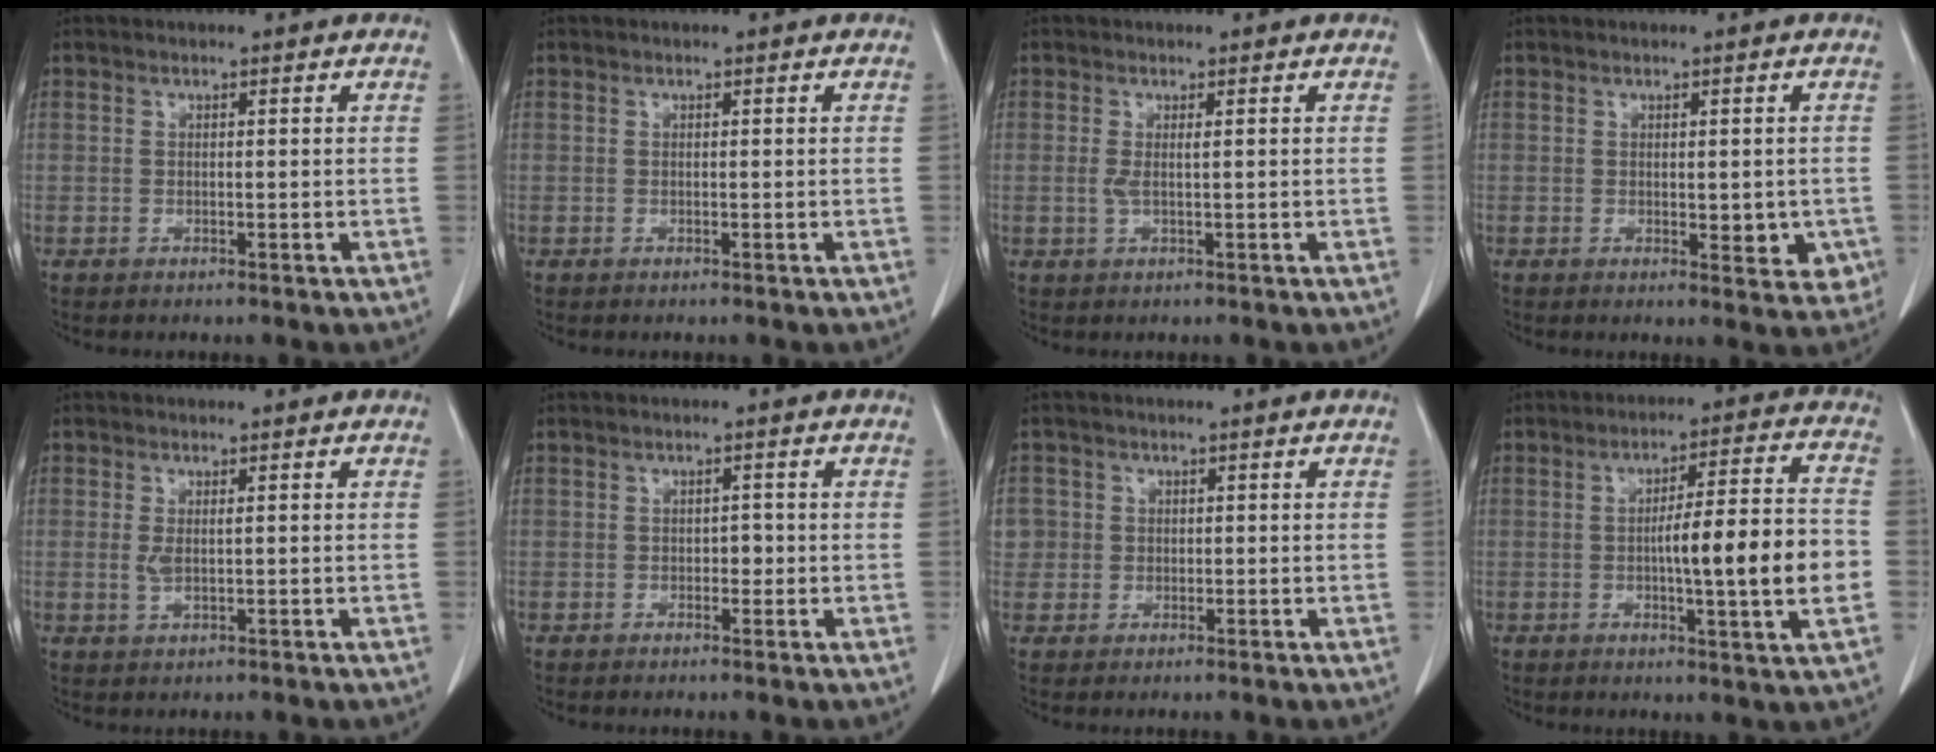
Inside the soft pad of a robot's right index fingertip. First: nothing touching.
{"total": 0.0}
{"total": 1.6, "force": [0.2, 0.1, 1.6], "torque": [-0.034, 0.000, 0.005]}
{"total": 4.5, "force": [-0.9, 2.1, 3.9], "torque": [-0.028, -0.004, -0.004]}
{"total": 2.0, "force": [0.2, 0.6, 1.9], "torque": [-0.039, -0.003, 0.008]}
{"total": 1.3, "force": [-0.2, 0.9, 0.9], "torque": [-0.004, 0.005, -0.002]}
{"total": 3.2, "force": [0.2, 3.2, 0.2], "torque": [0.011, 0.011, 0.006]}
{"total": 13.0, "force": [-1.9, 0.5, 12.8], "torque": [-0.195, 0.008, -0.030]}